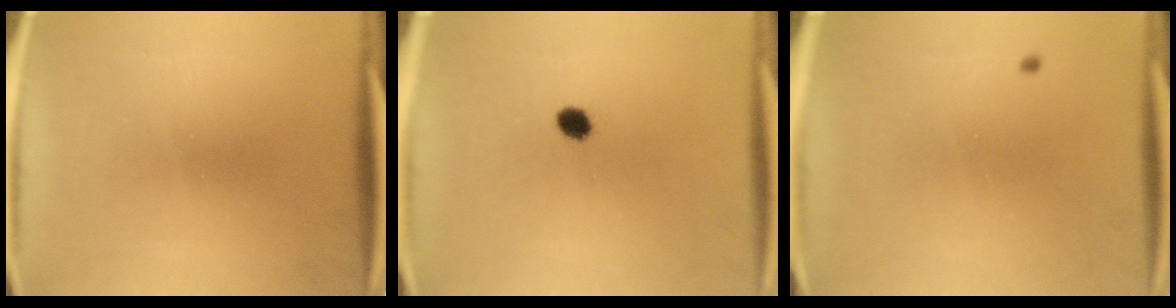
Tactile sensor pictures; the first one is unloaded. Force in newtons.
{"total": 2.8}
{"total": 0.6}